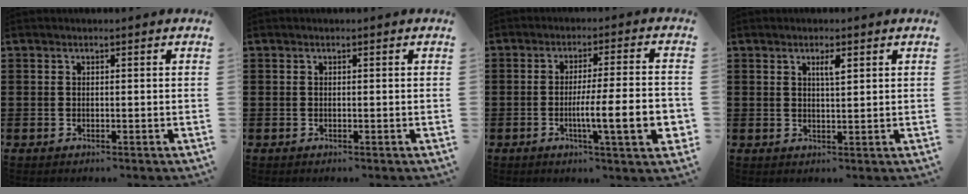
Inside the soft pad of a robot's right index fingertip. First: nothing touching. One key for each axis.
{"total": 0.0}
{"total": 10.8, "fx": -2.8, "fy": 1.5, "fz": 10.3, "tx": -0.177, "ty": -0.012, "tz": -0.052}
{"total": 2.3, "fx": 1.0, "fy": 0.5, "fz": 2.0, "tx": -0.033, "ty": -0.001, "tz": 0.013}